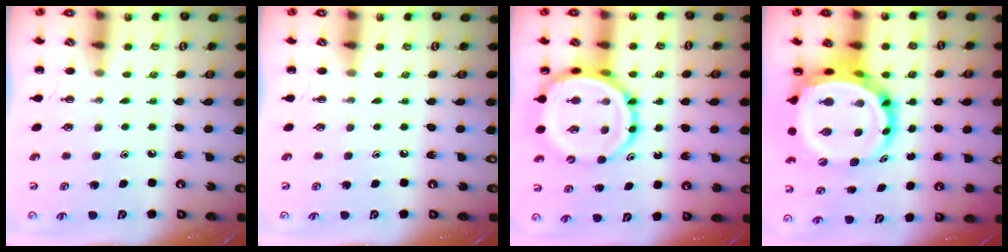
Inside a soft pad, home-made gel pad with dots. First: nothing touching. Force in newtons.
{"total": 0.0}
{"total": 13.1, "press": 12.6, "slide": 3.5}
{"total": 12.7, "press": 12.2, "slide": 3.5}